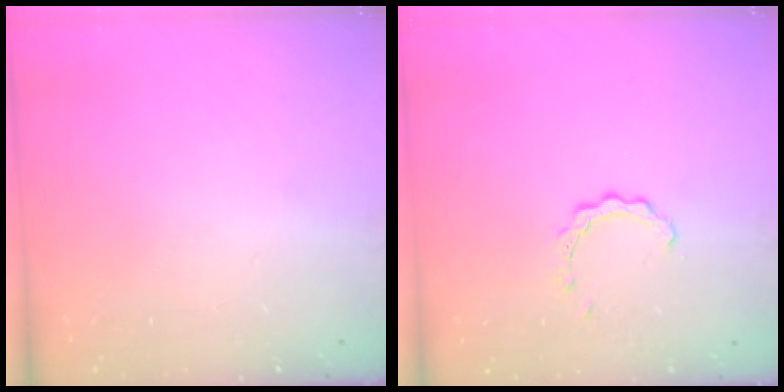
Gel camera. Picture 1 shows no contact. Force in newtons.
{"total": 2.1, "press": 2.1, "slide": 0.1}